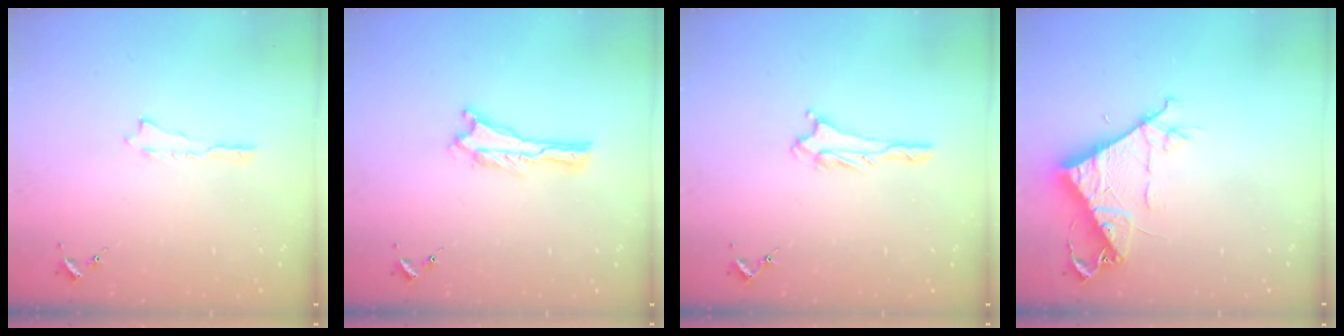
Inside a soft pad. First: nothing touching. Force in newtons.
{"total": 0.0}
{"total": 2.3, "press": 2.2, "slide": 0.3}
{"total": 9.1, "press": 9.0, "slide": 0.8}